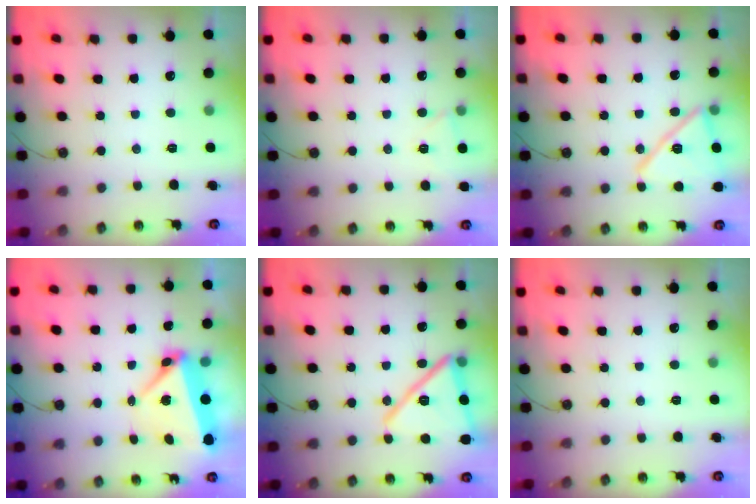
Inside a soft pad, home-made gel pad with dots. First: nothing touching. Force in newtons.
{"total": 3.9, "press": 3.9, "slide": 0.5}
{"total": 16.5, "press": 16.5, "slide": 1.2}
{"total": 7.2, "press": 7.2, "slide": 0.8}
{"total": 17.6, "press": 16.2, "slide": 6.8}
{"total": 0.0}